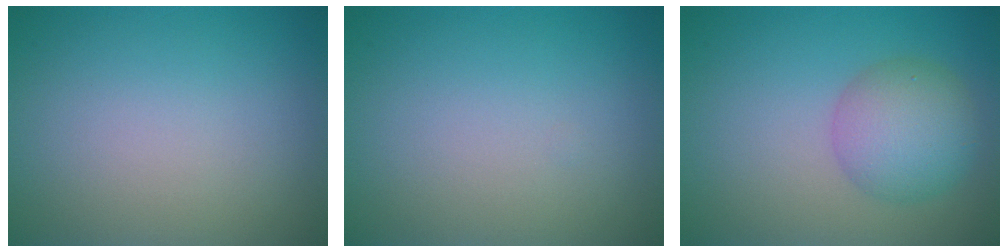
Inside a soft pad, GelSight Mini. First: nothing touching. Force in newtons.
{"total": 0.0}
{"total": 4.6, "press": 4.6, "slide": 0.1}